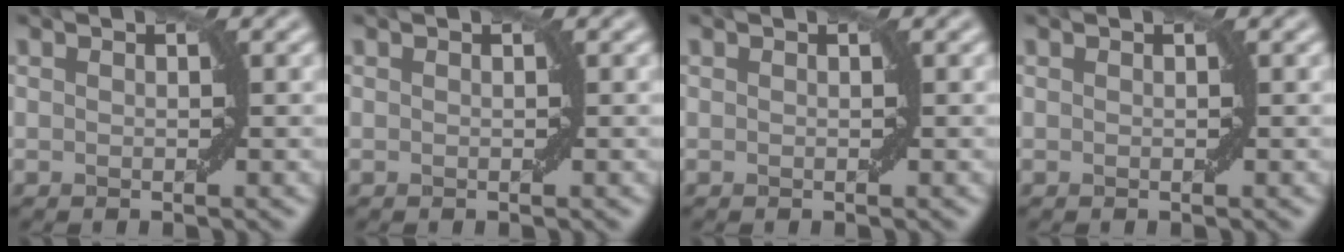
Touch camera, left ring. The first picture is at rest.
{"total": 0.0}
{"total": 0.0}
{"total": 0.0}